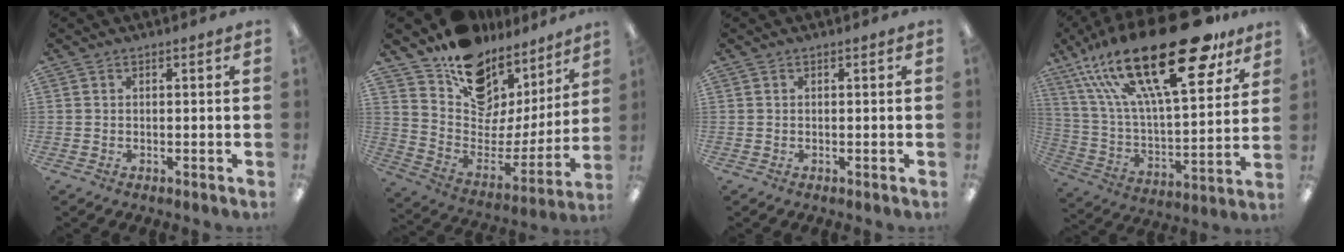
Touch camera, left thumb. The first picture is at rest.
{"total": 13.4, "force": [10.2, 7.8, 3.7], "torque": [-0.063, -0.101, 0.181]}
{"total": 0.0}
{"total": 33.7, "force": [19.1, 12.5, 24.8], "torque": [-0.446, -0.111, 0.314]}